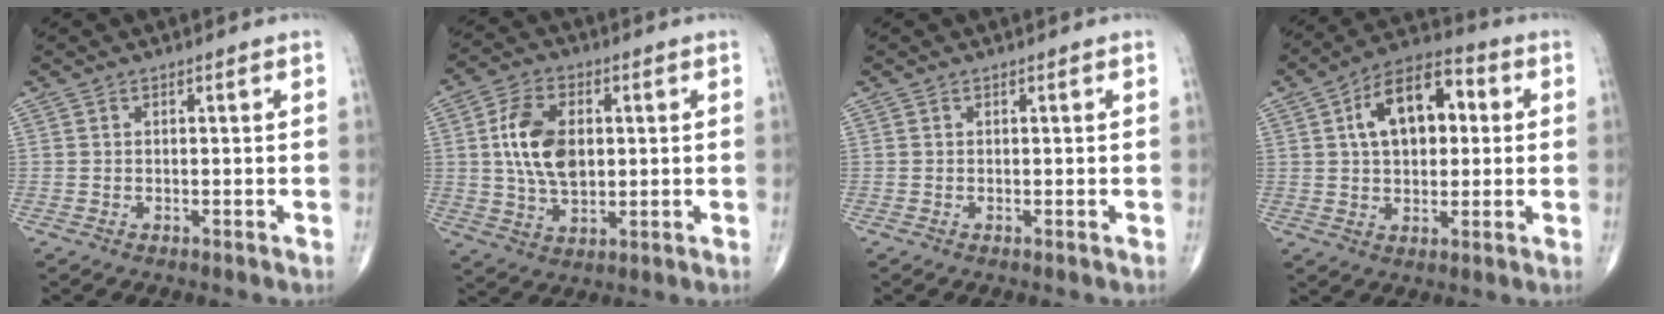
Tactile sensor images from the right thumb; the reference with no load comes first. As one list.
[{"total": 11.7, "force": [1.5, 7.2, 9.1], "torque": [-0.159, -0.001, 0.030]}, {"total": 0.0}, {"total": 14.3, "force": [2.9, 8.4, 11.2], "torque": [-0.158, 0.021, 0.039]}]